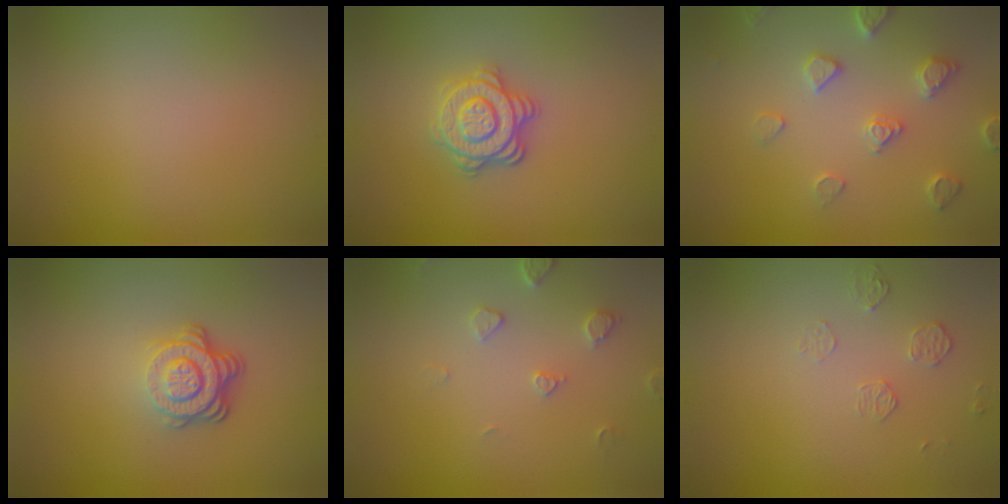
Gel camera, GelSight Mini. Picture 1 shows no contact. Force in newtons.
{"total": 3.6, "press": 3.1, "slide": 1.9}
{"total": 3.2, "press": 3.2, "slide": 0.8}
{"total": 3.9, "press": 2.7, "slide": 2.8}
{"total": 1.9, "press": 1.8, "slide": 0.3}
{"total": 1.3, "press": 0.6, "slide": 1.1}